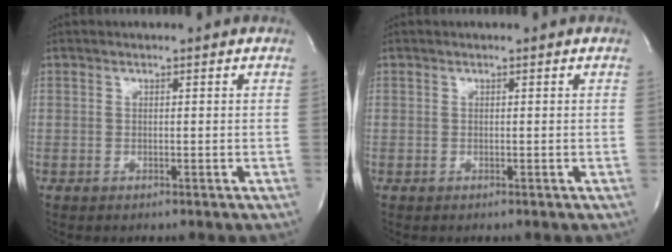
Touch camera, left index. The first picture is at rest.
{"total": 0.0}